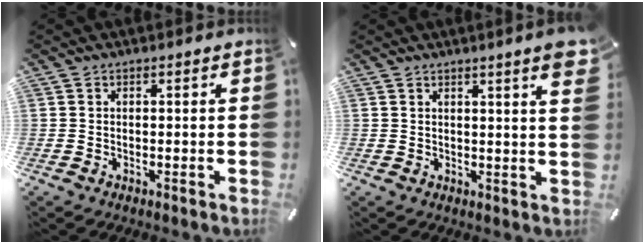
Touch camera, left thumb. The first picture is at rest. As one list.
[{"total": 5.7, "force": [3.1, 0.4, 4.7], "torque": [-0.070, -0.015, 0.049]}]